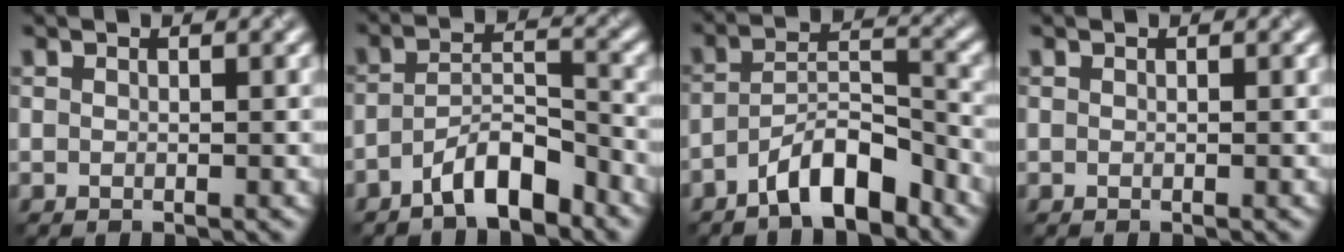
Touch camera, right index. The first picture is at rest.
{"total": 5.0, "force": [-3.4, 1.6, 3.4], "torque": [-0.057, 0.009, -0.064]}
{"total": 6.3, "force": [-4.2, 2.0, 4.2], "torque": [-0.067, 0.011, -0.076]}
{"total": 0.0}